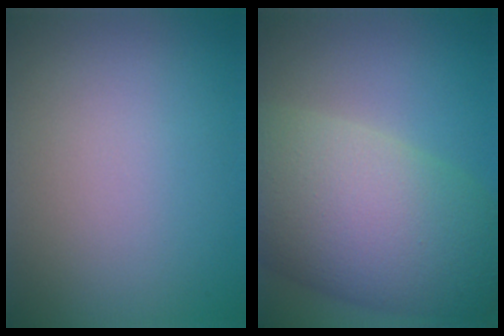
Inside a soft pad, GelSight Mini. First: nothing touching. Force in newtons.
{"total": 12.5, "press": 12.5, "slide": 0.7}